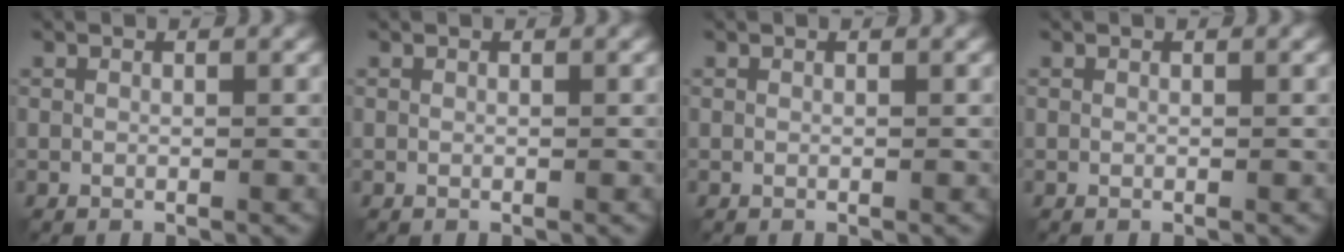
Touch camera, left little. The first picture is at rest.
{"total": 0.0}
{"total": 0.0}
{"total": 0.0}